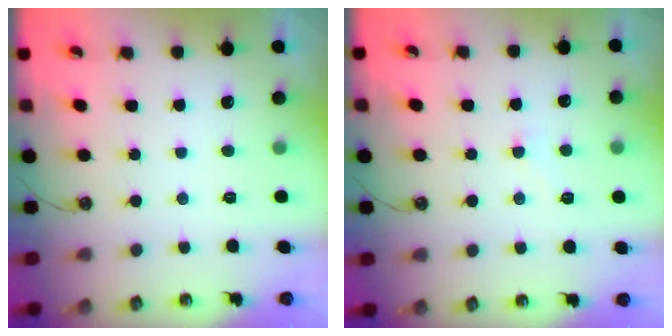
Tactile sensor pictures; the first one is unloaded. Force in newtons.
{"total": 2.0, "press": 1.7, "slide": 1.0}